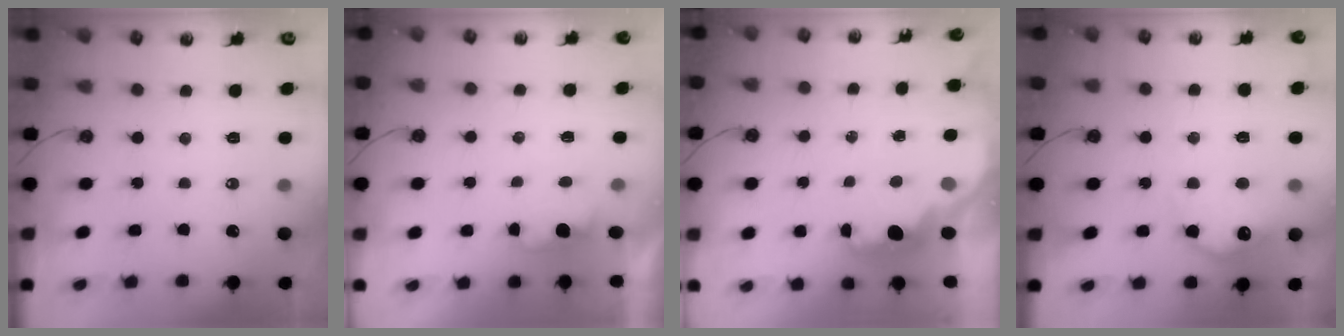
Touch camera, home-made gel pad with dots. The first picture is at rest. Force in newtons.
{"total": 1.4, "press": 1.2, "slide": 0.8}
{"total": 2.1, "press": 2.1, "slide": 0.5}
{"total": 13.5, "press": 13.5, "slide": 0.6}